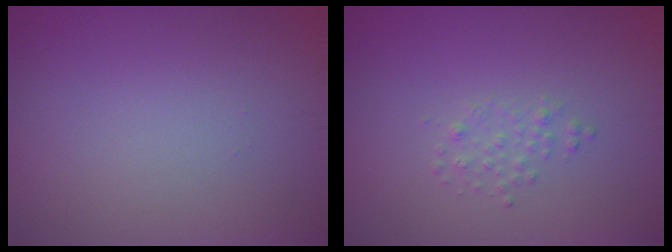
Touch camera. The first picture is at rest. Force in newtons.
{"total": 1.0, "press": 1.0, "slide": 0.1}